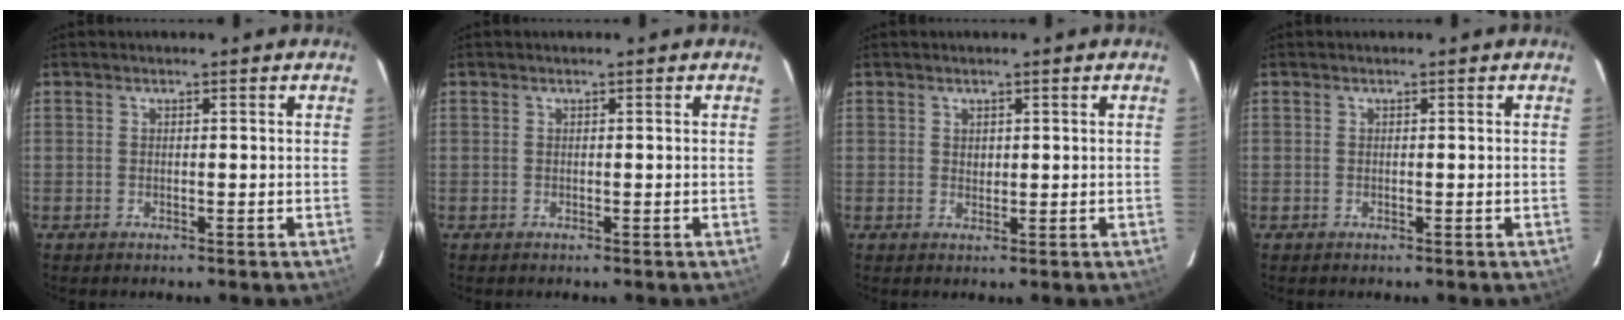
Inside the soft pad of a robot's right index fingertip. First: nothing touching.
{"total": 0.0}
{"total": 1.2, "force": [0.6, 1.0, 0.3], "torque": [-0.002, 0.003, 0.010]}
{"total": 0.0}